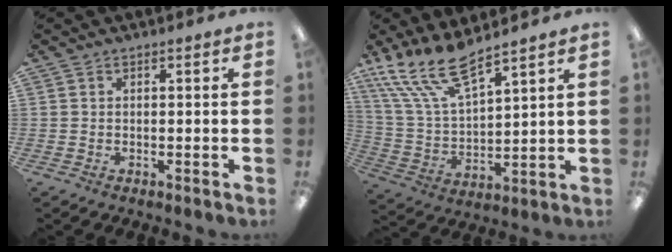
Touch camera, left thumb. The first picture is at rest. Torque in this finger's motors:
{"motor_torque": [0.08, 0.03, 1.41, -1.36, 0.32]}